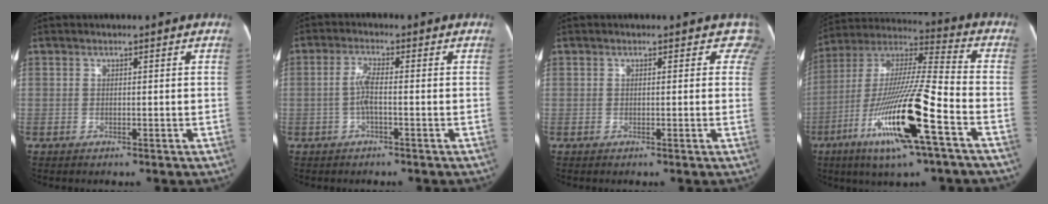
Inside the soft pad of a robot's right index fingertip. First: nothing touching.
{"total": 3.1, "force": [-0.6, 0.4, 3.0], "torque": [-0.061, 0.006, -0.012]}
{"total": 2.7, "force": [1.8, 2.0, 0.1], "torque": [0.031, -0.004, -0.006]}
{"total": 20.6, "force": [-8.3, 1.1, 18.8], "torque": [-0.369, -0.022, -0.153]}